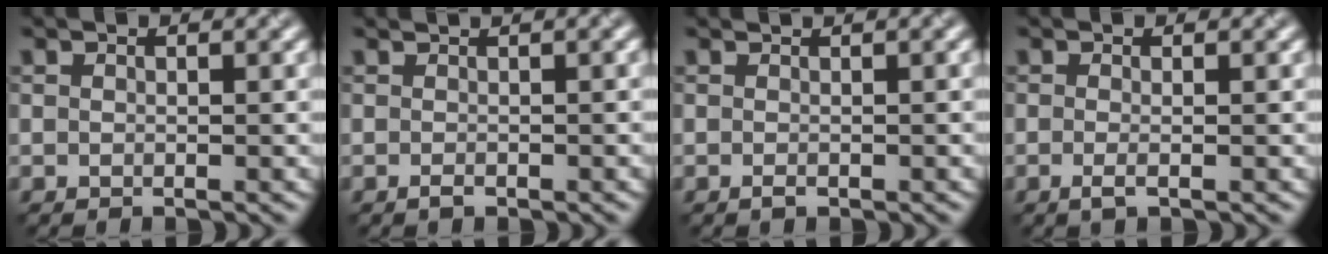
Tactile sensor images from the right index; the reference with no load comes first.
{"total": 1.4, "force": [-0.1, 0.4, 1.3], "torque": [-0.018, 0.004, -0.002]}
{"total": 1.1, "force": [-0.1, 0.3, 1.0], "torque": [-0.017, 0.004, -0.001]}
{"total": 1.3, "force": [-0.3, 0.4, 1.2], "torque": [-0.022, -0.006, -0.008]}